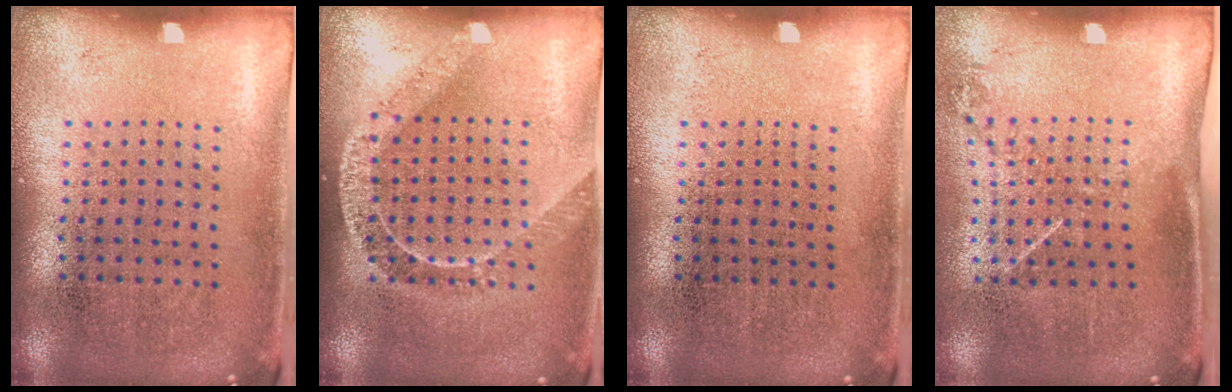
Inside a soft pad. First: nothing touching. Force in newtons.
{"total": 1.7, "press": 1.4, "slide": 1.0}
{"total": 0.0}
{"total": 1.3, "press": 0.9, "slide": 0.9}